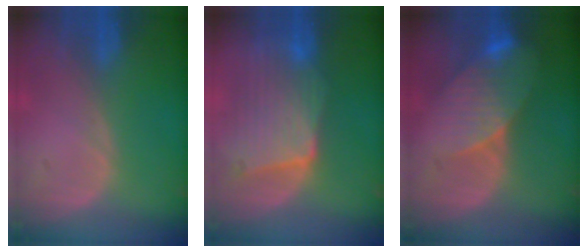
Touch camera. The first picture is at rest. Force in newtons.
{"total": 9.6, "press": 8.7, "slide": 4.1}
{"total": 8.4, "press": 7.6, "slide": 3.6}